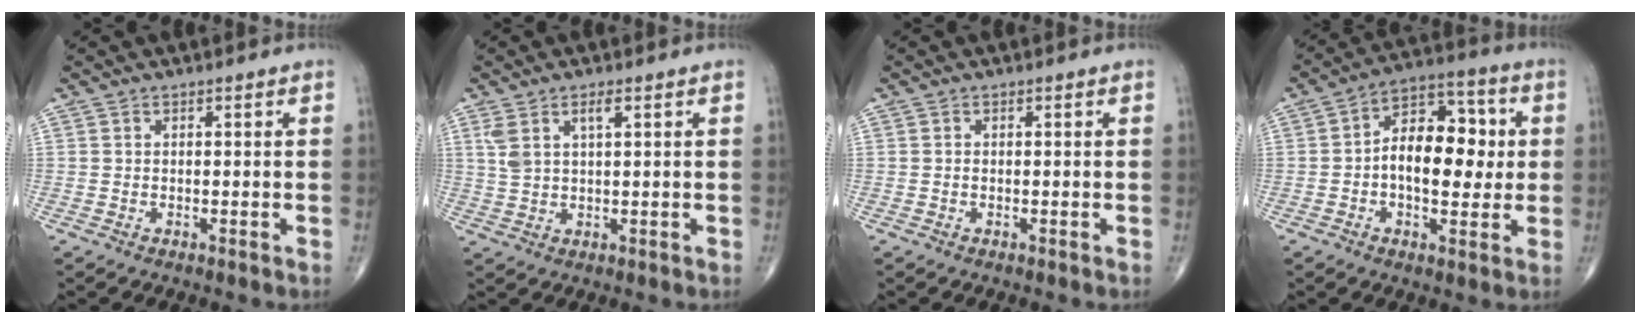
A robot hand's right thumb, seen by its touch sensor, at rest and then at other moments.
{"total": 4.6, "force": [2.1, 1.7, 3.8], "torque": [-0.081, 0.002, 0.049]}
{"total": 0.0}
{"total": 13.9, "force": [0.2, 8.1, 11.3], "torque": [-0.139, 0.027, -0.005]}